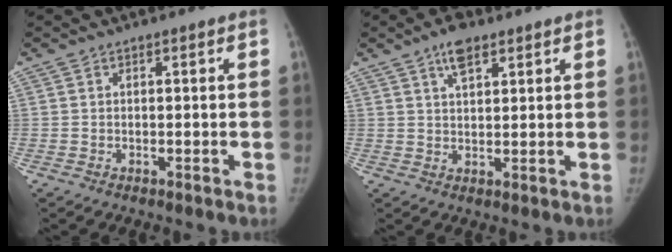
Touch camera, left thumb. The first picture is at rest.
{"total": 5.1, "force": [3.2, 2.3, 3.3], "torque": [-0.046, -0.012, 0.053]}